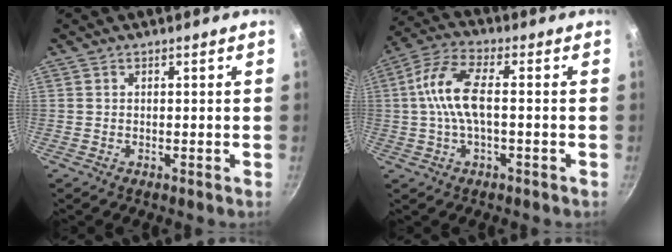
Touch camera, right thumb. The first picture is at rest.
{"total": 9.9, "force": [-0.3, 4.2, 8.9], "torque": [-0.190, 0.027, -0.018]}